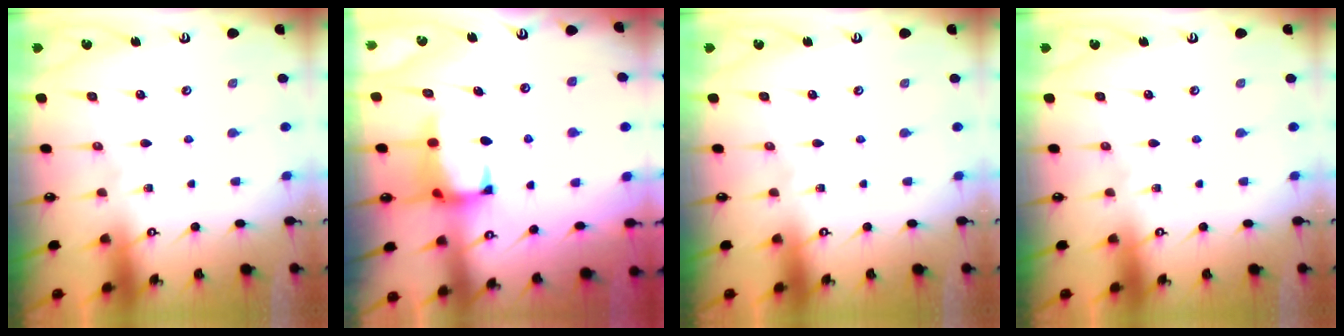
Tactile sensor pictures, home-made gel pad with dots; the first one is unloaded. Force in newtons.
{"total": 0.9, "press": 0.3, "slide": 0.8}
{"total": 0.0}
{"total": 0.0}